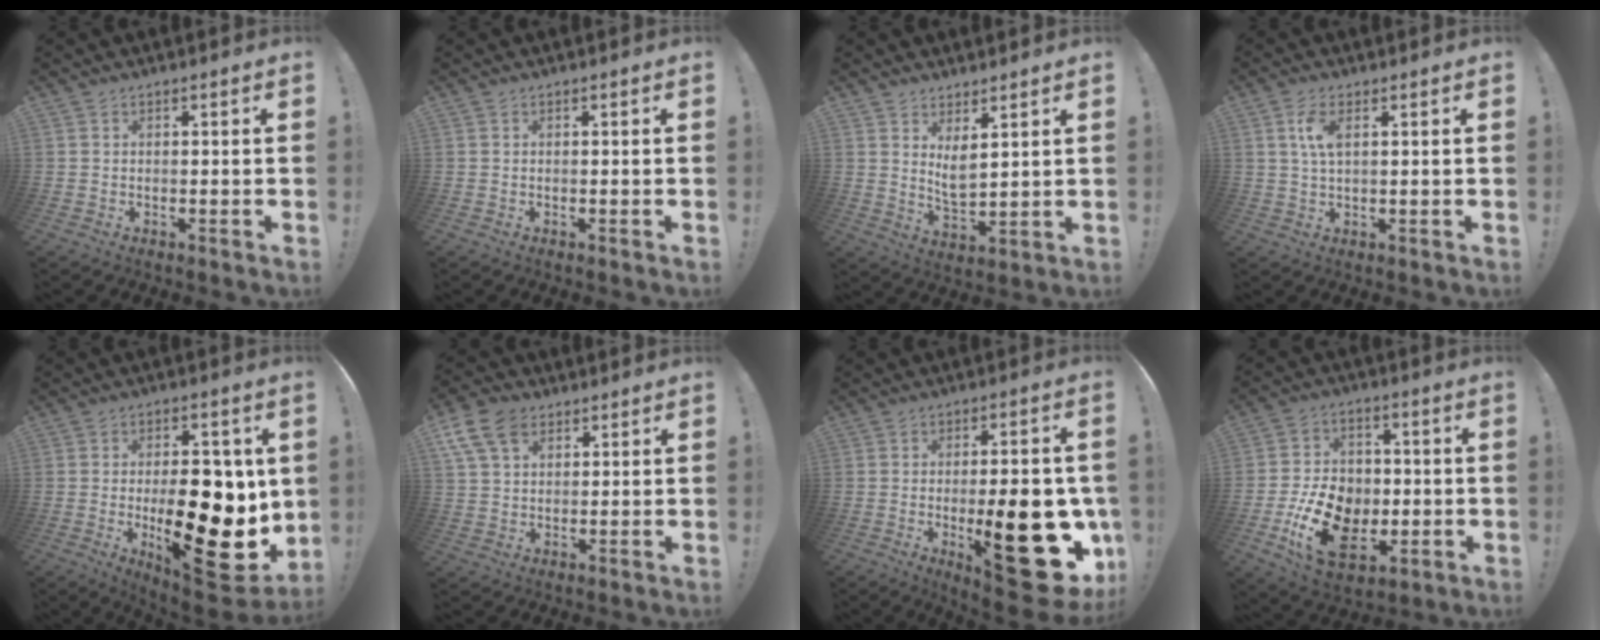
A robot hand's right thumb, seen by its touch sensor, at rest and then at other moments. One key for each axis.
{"total": 0.0}
{"total": 6.3, "fx": 3.9, "fy": 2.5, "fz": 4.2, "tx": -0.066, "ty": -0.028, "tz": 0.073}
{"total": 5.5, "fx": 1.7, "fy": 2.4, "fz": 4.6, "tx": -0.086, "ty": -0.002, "tz": 0.025}
{"total": 26.1, "fx": -2.4, "fy": 11.9, "fz": 23.1, "tx": -0.341, "ty": -0.007, "tz": -0.021}
{"total": 11.6, "fx": 5.5, "fy": 7.7, "fz": 6.6, "tx": -0.125, "ty": -0.018, "tz": 0.108}
{"total": 26.0, "fx": -5.8, "fy": 9.6, "fz": 23.4, "tx": -0.315, "ty": 0.014, "tz": -0.066}
{"total": 19.0, "fx": -5.1, "fy": 13.7, "fz": 12.1, "tx": -0.223, "ty": 0.028, "tz": -0.078}